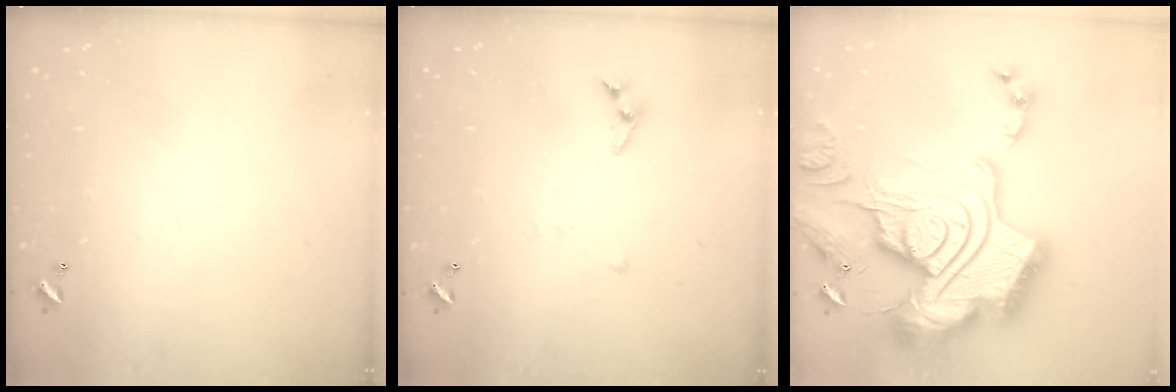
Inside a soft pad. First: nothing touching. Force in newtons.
{"total": 4.4, "press": 4.4, "slide": 0.3}
{"total": 4.8, "press": 4.1, "slide": 2.6}